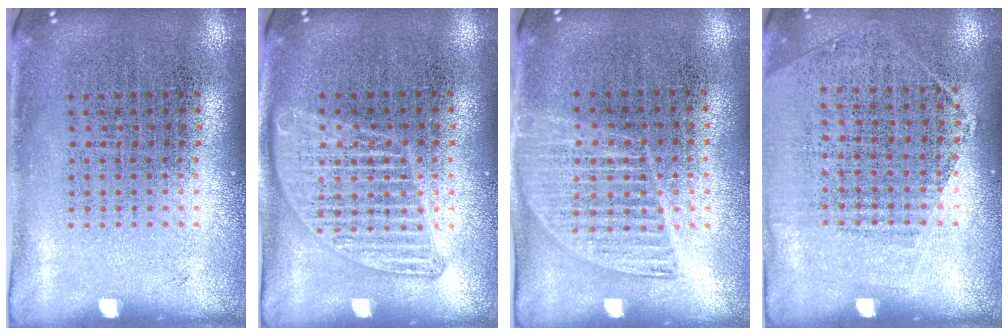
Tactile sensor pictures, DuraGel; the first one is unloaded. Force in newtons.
{"total": 1.3, "press": 1.3, "slide": 0.1}
{"total": 1.3, "press": 1.2, "slide": 0.6}
{"total": 1.1, "press": 0.9, "slide": 0.6}